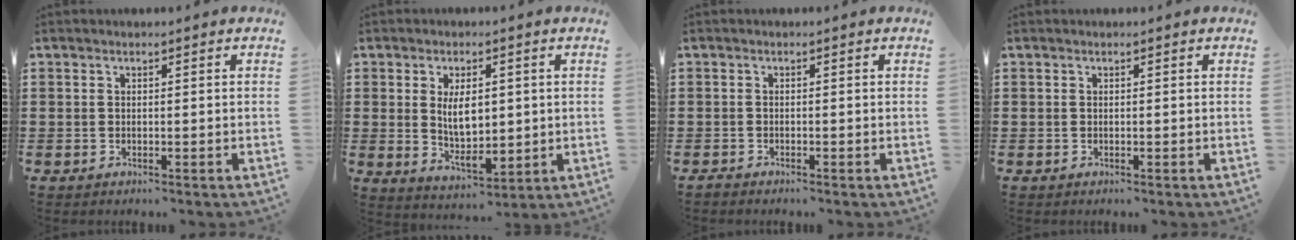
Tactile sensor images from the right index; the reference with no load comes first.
{"total": 7.0, "force": [1.0, 3.6, 5.9], "torque": [-0.094, 0.001, 0.013]}
{"total": 0.5, "force": [-0.5, -0.1, 0.0], "torque": [-0.001, -0.002, -0.010]}
{"total": 0.0}